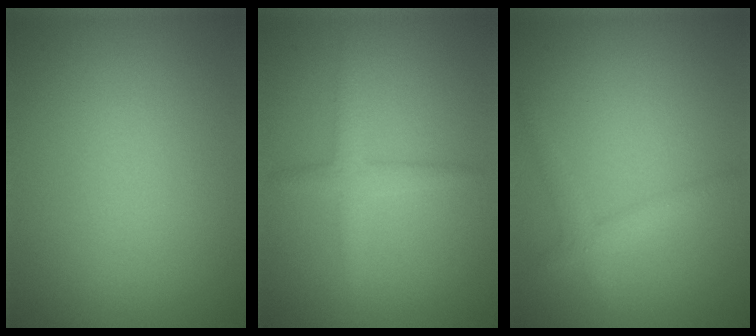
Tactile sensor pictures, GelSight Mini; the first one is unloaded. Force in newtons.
{"total": 2.0, "press": 2.0, "slide": 0.1}
{"total": 2.0, "press": 2.0, "slide": 0.1}